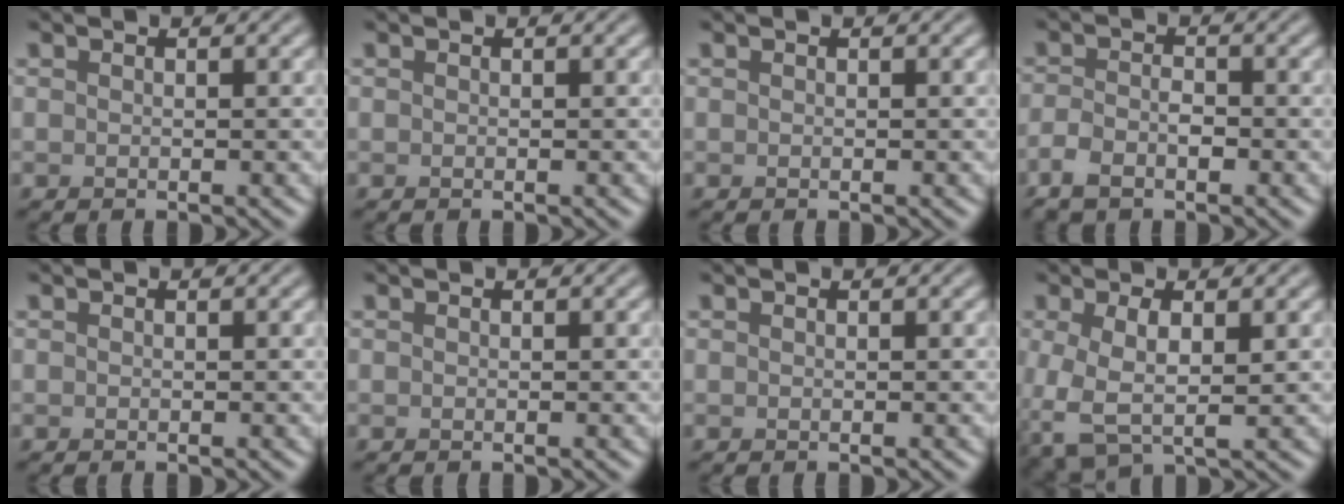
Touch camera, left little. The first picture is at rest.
{"total": 0.0}
{"total": 0.0}
{"total": 2.7, "force": [-1.4, 1.2, 1.9], "torque": [-0.042, -0.002, -0.032]}
{"total": 0.0}
{"total": 0.0}
{"total": 0.0}
{"total": 4.3, "force": [-0.5, 2.0, 3.8], "torque": [-0.097, -0.011, -0.006]}